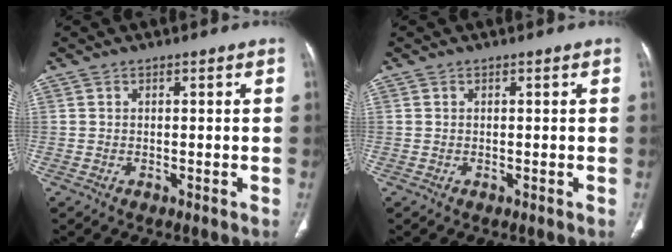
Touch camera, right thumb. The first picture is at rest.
{"total": 0.0}